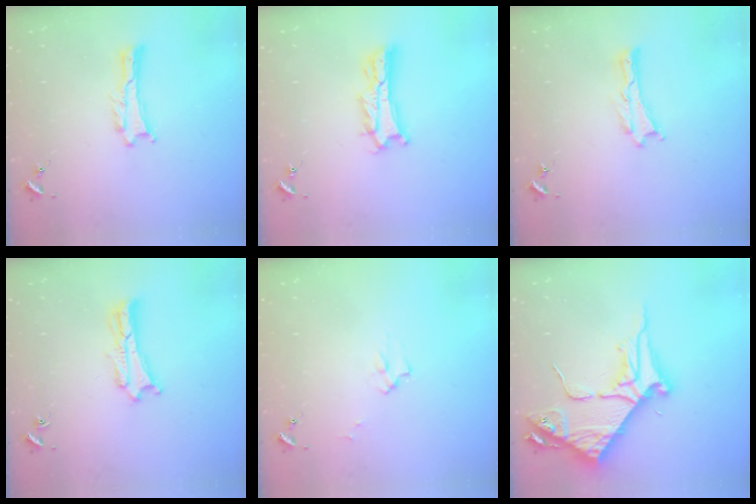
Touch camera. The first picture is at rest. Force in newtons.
{"total": 4.3, "press": 4.3, "slide": 0.5}
{"total": 0.0}
{"total": 1.8, "press": 1.8, "slide": 0.3}
{"total": 2.2, "press": 2.2, "slide": 0.3}
{"total": 8.9, "press": 8.9, "slide": 0.8}